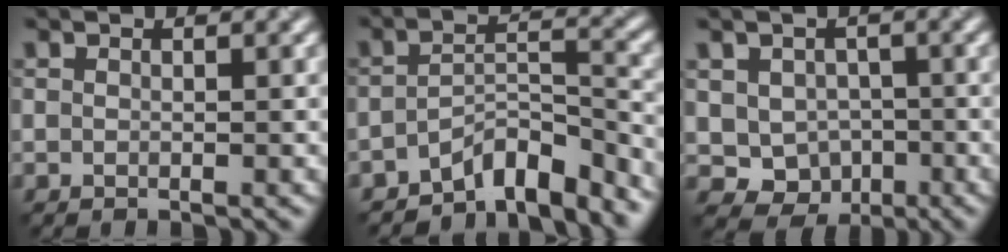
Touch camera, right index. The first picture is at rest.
{"total": 6.0, "force": [-5.0, 1.8, 2.8], "torque": [-0.028, 0.002, -0.086]}
{"total": 4.8, "force": [-0.8, 4.3, 2.1], "torque": [-0.026, -0.008, -0.014]}